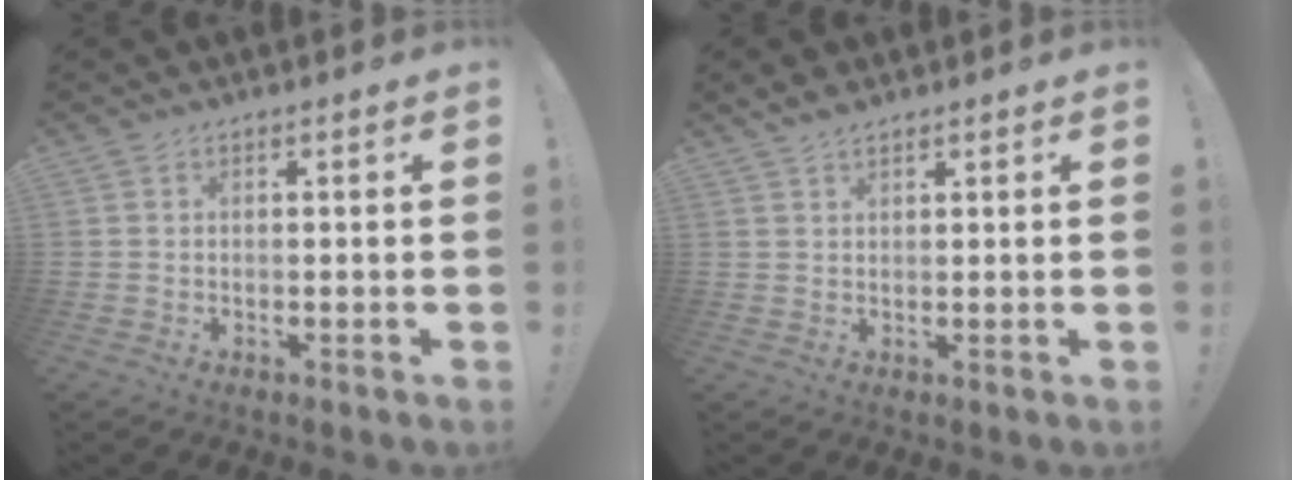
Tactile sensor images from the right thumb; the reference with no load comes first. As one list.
[{"total": 2.5, "force": [2.2, 1.0, 0.9], "torque": [-0.007, -0.011, 0.039]}]